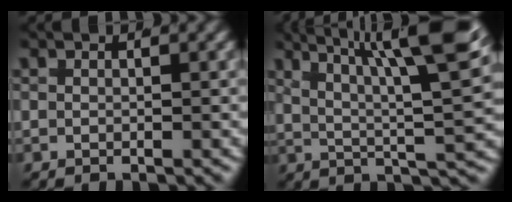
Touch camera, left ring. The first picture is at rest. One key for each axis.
{"total": 11.3, "fx": 4.4, "fy": 4.8, "fz": 9.2, "tx": -0.121, "ty": 0.010, "tz": 0.052}